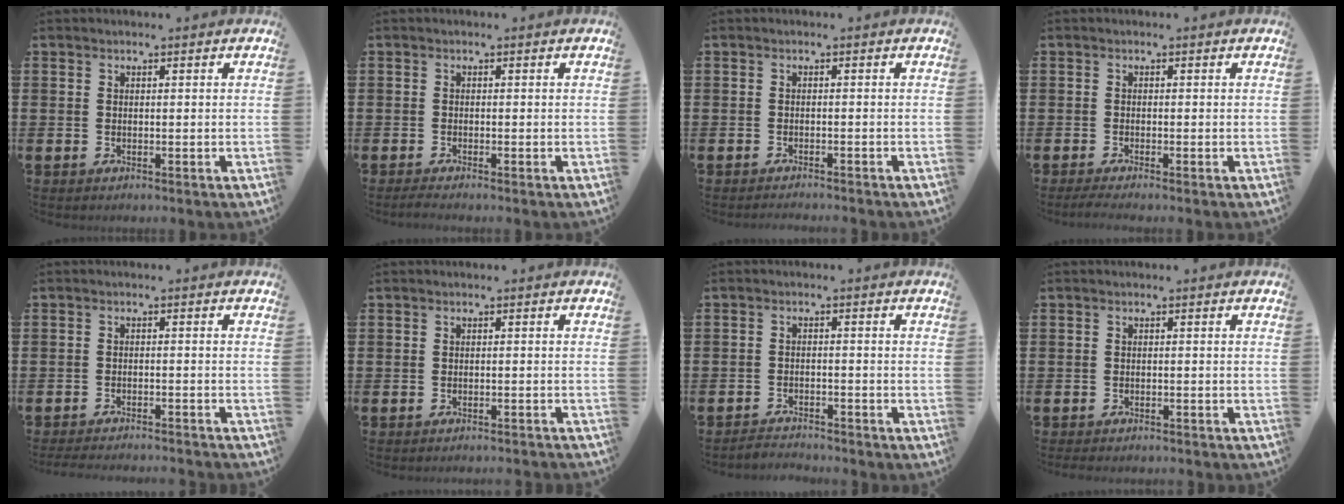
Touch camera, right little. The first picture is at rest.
{"total": 0.8, "force": [-0.5, 0.0, 0.6], "torque": [-0.010, -0.002, -0.010]}
{"total": 0.8, "force": [-0.8, -0.1, 0.0], "torque": [0.000, -0.001, -0.017]}
{"total": 1.0, "force": [-0.6, 0.0, 0.7], "torque": [-0.011, -0.002, -0.012]}
{"total": 1.9, "force": [-1.9, -0.2, 0.2], "torque": [-0.004, 0.002, -0.038]}
{"total": 0.8, "force": [-0.8, -0.2, 0.0], "torque": [0.000, 0.000, -0.016]}
{"total": 2.1, "force": [-2.0, 0.0, -0.3], "torque": [-0.002, 0.003, -0.046]}
{"total": 0.9, "force": [-0.9, 0.1, 0.1], "torque": [-0.004, -0.001, -0.019]}